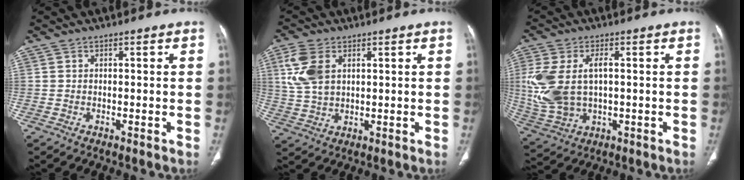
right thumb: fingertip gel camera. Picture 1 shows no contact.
{"total": 8.4, "force": [2.9, 5.1, 6.1], "torque": [-0.136, -0.001, 0.063]}
{"total": 13.8, "force": [1.0, 8.2, 11.0], "torque": [-0.254, 0.004, 0.034]}